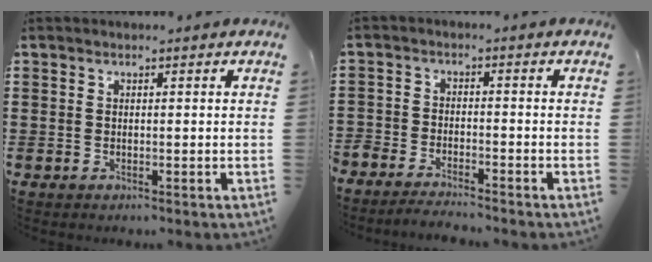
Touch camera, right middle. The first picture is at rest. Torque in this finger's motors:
{"motor_torque": [1.03, -0.22, 0.42, 0.21]}